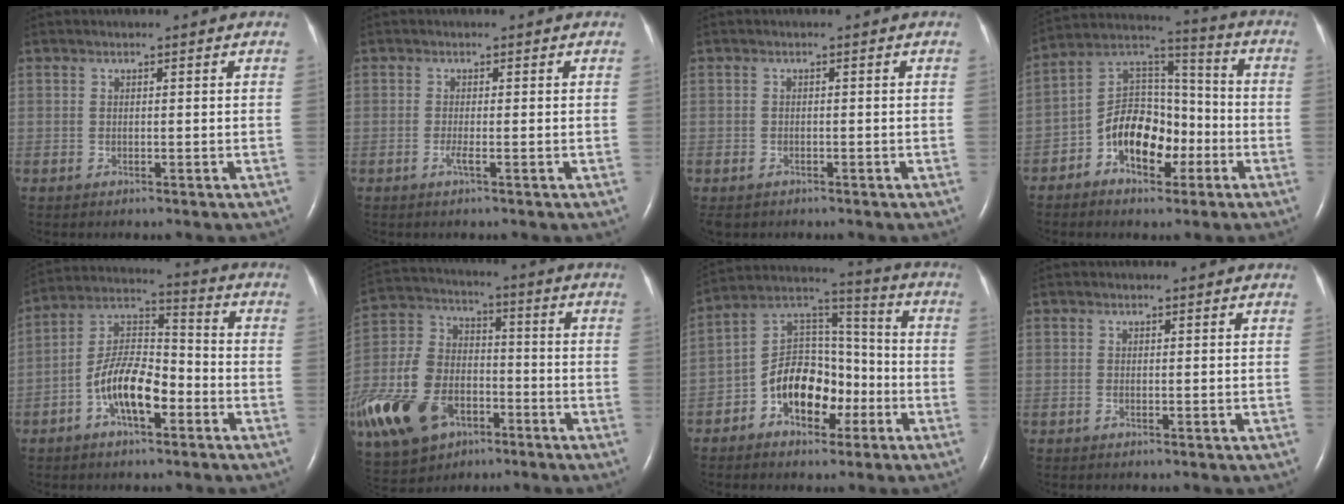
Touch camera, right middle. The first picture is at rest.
{"total": 1.1, "force": [-0.5, -0.1, 0.9], "torque": [-0.022, -0.001, -0.011]}
{"total": 2.5, "force": [-1.8, 1.5, 0.7], "torque": [-0.018, -0.003, -0.026]}
{"total": 11.7, "force": [-4.7, 6.9, 8.1], "torque": [-0.158, 0.036, -0.079]}
{"total": 10.7, "force": [-4.5, 4.6, 8.5], "torque": [-0.173, 0.024, -0.081]}
{"total": 29.3, "force": [-14.3, 19.2, 16.9], "torque": [-0.494, -0.020, -0.252]}
{"total": 11.8, "force": [-4.9, 7.3, 7.9], "torque": [-0.154, 0.039, -0.081]}
{"total": 0.0}